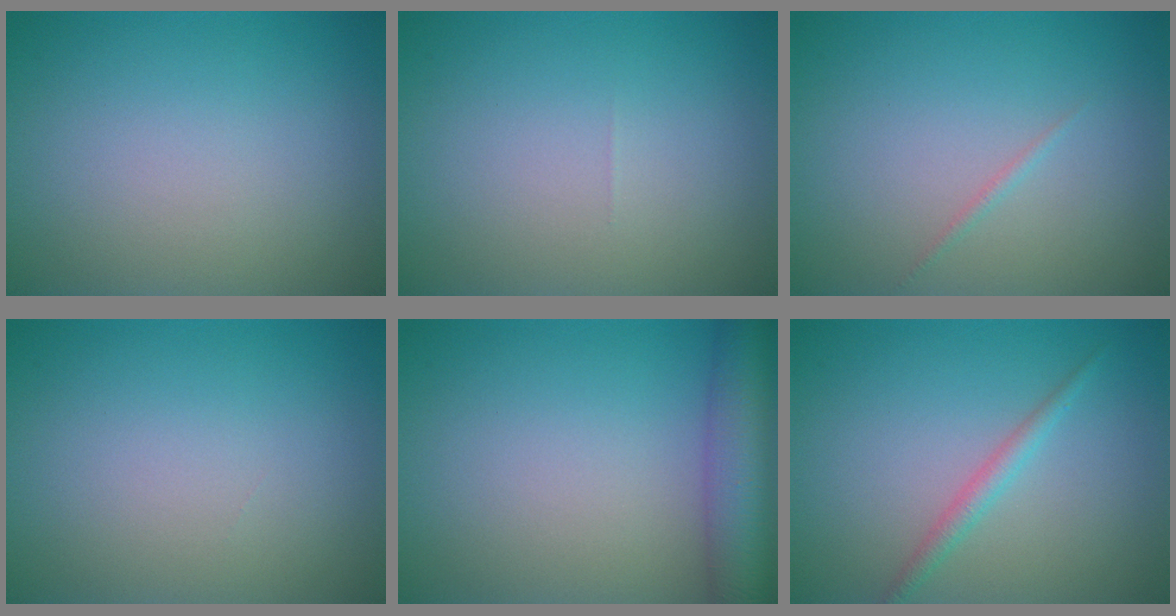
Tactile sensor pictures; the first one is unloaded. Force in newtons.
{"total": 0.0}
{"total": 0.6, "press": 0.6, "slide": 0.0}
{"total": 0.0}
{"total": 6.7, "press": 6.7, "slide": 0.3}
{"total": 1.6, "press": 1.6, "slide": 0.0}